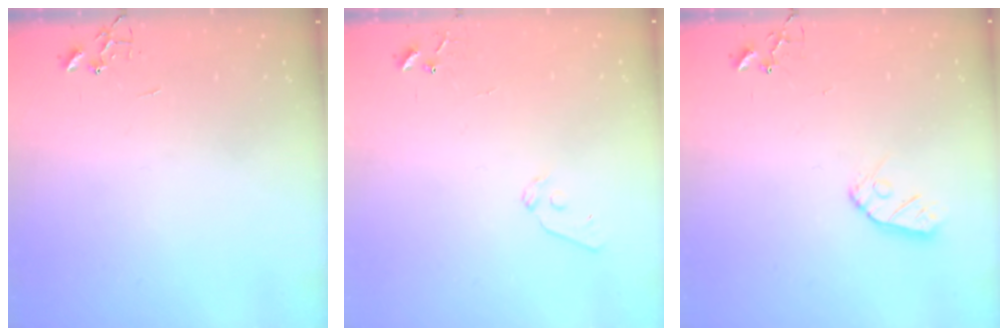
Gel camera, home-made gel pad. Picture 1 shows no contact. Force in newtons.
{"total": 7.2, "press": 7.2, "slide": 0.5}
{"total": 8.0, "press": 8.0, "slide": 0.5}